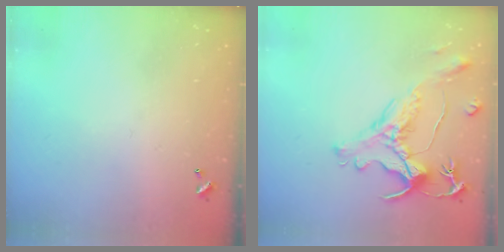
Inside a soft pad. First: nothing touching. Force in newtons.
{"total": 2.8, "press": 2.5, "slide": 1.3}